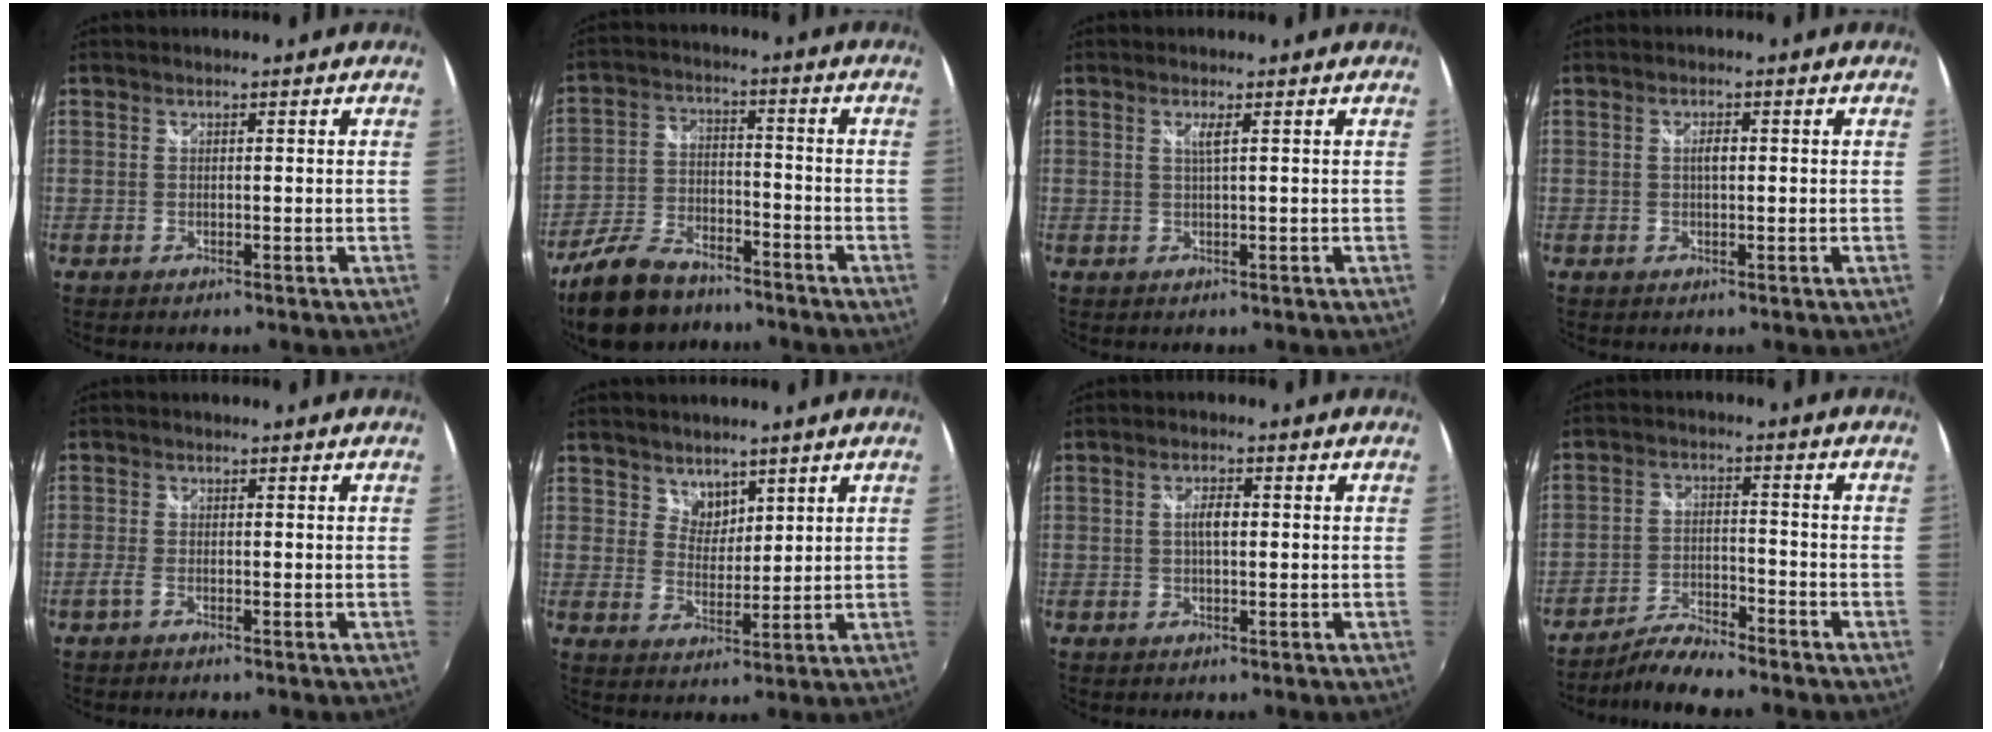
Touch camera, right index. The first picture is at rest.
{"total": 14.1, "force": [-10.7, 6.4, 6.5], "torque": [-0.156, -0.008, -0.192]}
{"total": 1.3, "force": [0.7, -0.5, 0.9], "torque": [-0.017, 0.003, 0.012]}
{"total": 1.7, "force": [0.2, 0.7, 1.6], "torque": [-0.028, 0.003, 0.002]}
{"total": 1.5, "force": [-1.0, 0.4, 1.0], "torque": [-0.025, -0.002, -0.024]}
{"total": 4.1, "force": [3.0, 2.6, 0.7], "torque": [-0.001, 0.005, 0.056]}
{"total": 2.8, "force": [0.1, 1.1, 2.5], "torque": [-0.046, 0.005, 0.000]}
{"total": 6.7, "force": [-6.2, 0.7, 2.3], "torque": [-0.053, 0.004, -0.115]}